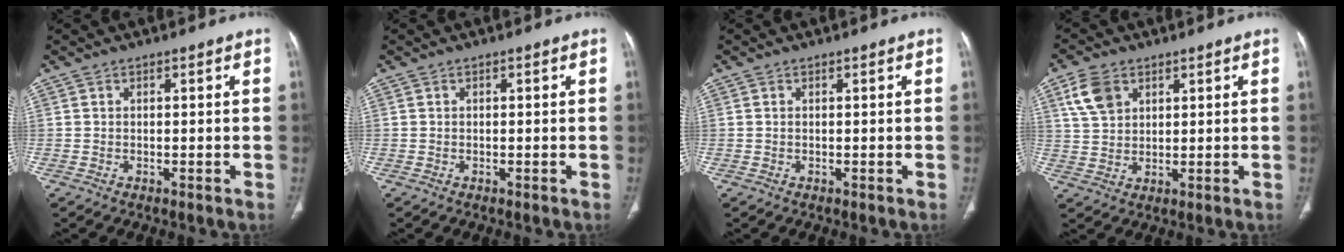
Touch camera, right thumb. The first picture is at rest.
{"total": 0.0}
{"total": 0.0}
{"total": 7.1, "force": [3.5, 4.8, 3.9], "torque": [-0.063, -0.007, 0.072]}